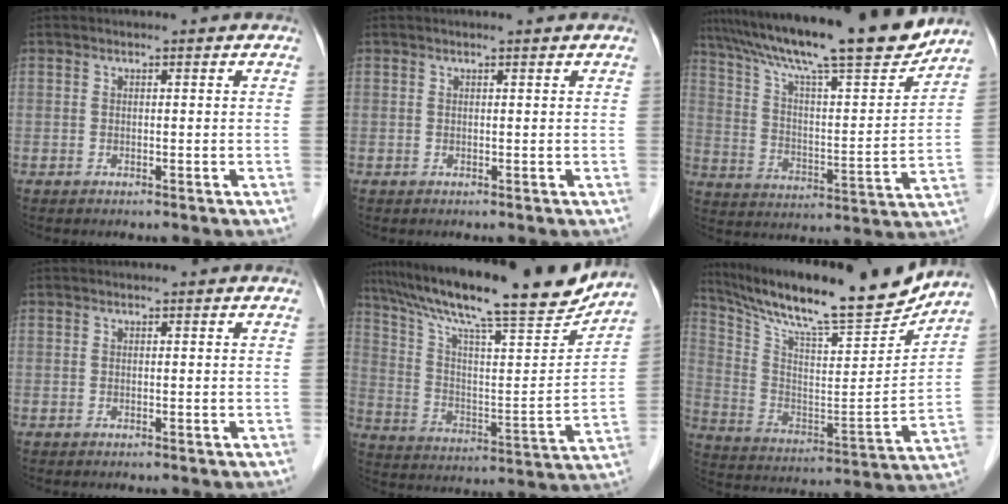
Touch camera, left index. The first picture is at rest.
{"total": 0.7, "force": [0.7, -0.1, 0.3], "torque": [-0.010, 0.002, 0.014]}
{"total": 21.9, "force": [18.5, 1.4, 11.7], "torque": [-0.202, -0.005, 0.285]}
{"total": 0.0}
{"total": 23.3, "force": [19.4, 2.2, 12.6], "torque": [-0.221, -0.008, 0.298]}
{"total": 22.4, "force": [19.8, 2.2, 10.3], "torque": [-0.193, -0.028, 0.313]}